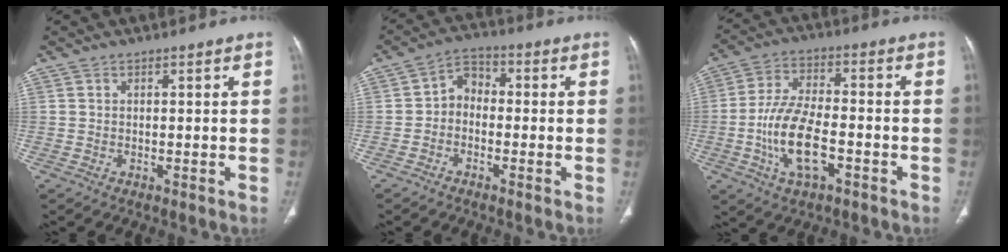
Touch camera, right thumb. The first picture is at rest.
{"total": 5.0, "force": [-1.0, 3.9, 2.9], "torque": [-0.027, 0.026, -0.037]}
{"total": 12.5, "force": [-3.9, 5.8, 10.3], "torque": [-0.201, 0.019, -0.073]}